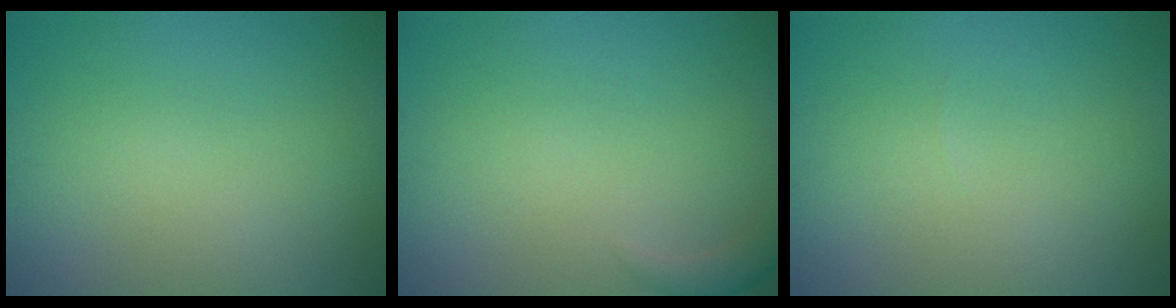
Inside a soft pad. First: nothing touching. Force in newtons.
{"total": 1.4, "press": 1.4, "slide": 0.2}
{"total": 0.0}